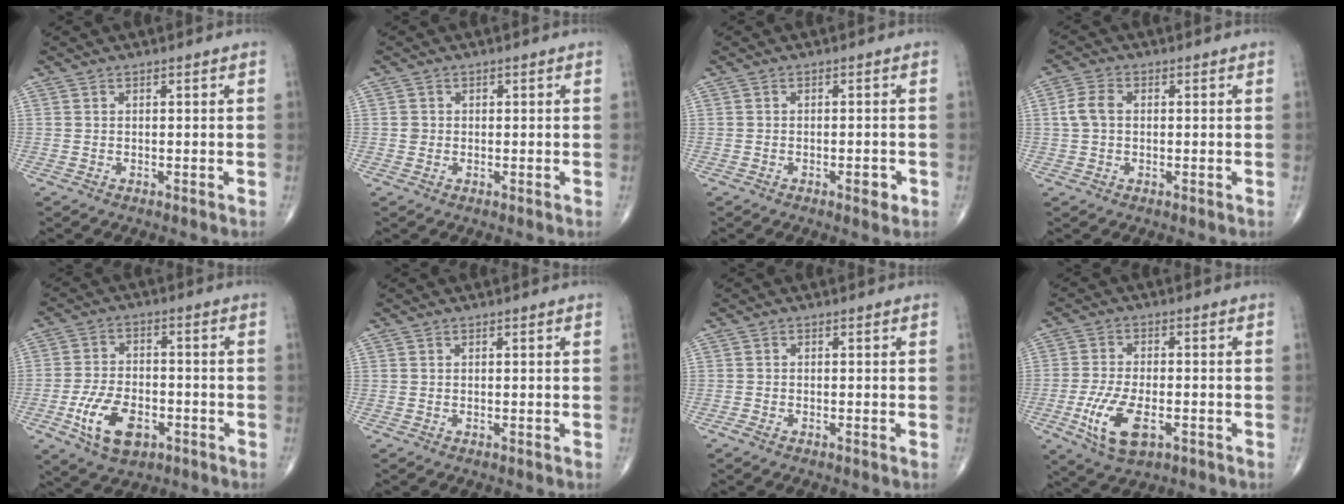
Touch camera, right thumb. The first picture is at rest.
{"total": 1.3, "force": [0.0, 1.3, 0.2], "torque": [0.004, 0.003, 0.000]}
{"total": 2.5, "force": [-1.1, 1.0, 2.1], "torque": [-0.025, 0.000, -0.016]}
{"total": 4.2, "force": [0.3, 2.9, 3.0], "torque": [-0.068, 0.012, 0.002]}
{"total": 11.0, "force": [-4.4, 6.4, 7.8], "torque": [-0.135, 0.013, -0.076]}
{"total": 0.0}
{"total": 1.0, "force": [-0.6, 0.2, 0.7], "torque": [-0.022, -0.003, -0.017]}
{"total": 9.9, "force": [-3.5, 4.7, 8.0], "torque": [-0.164, 0.002, -0.059]}